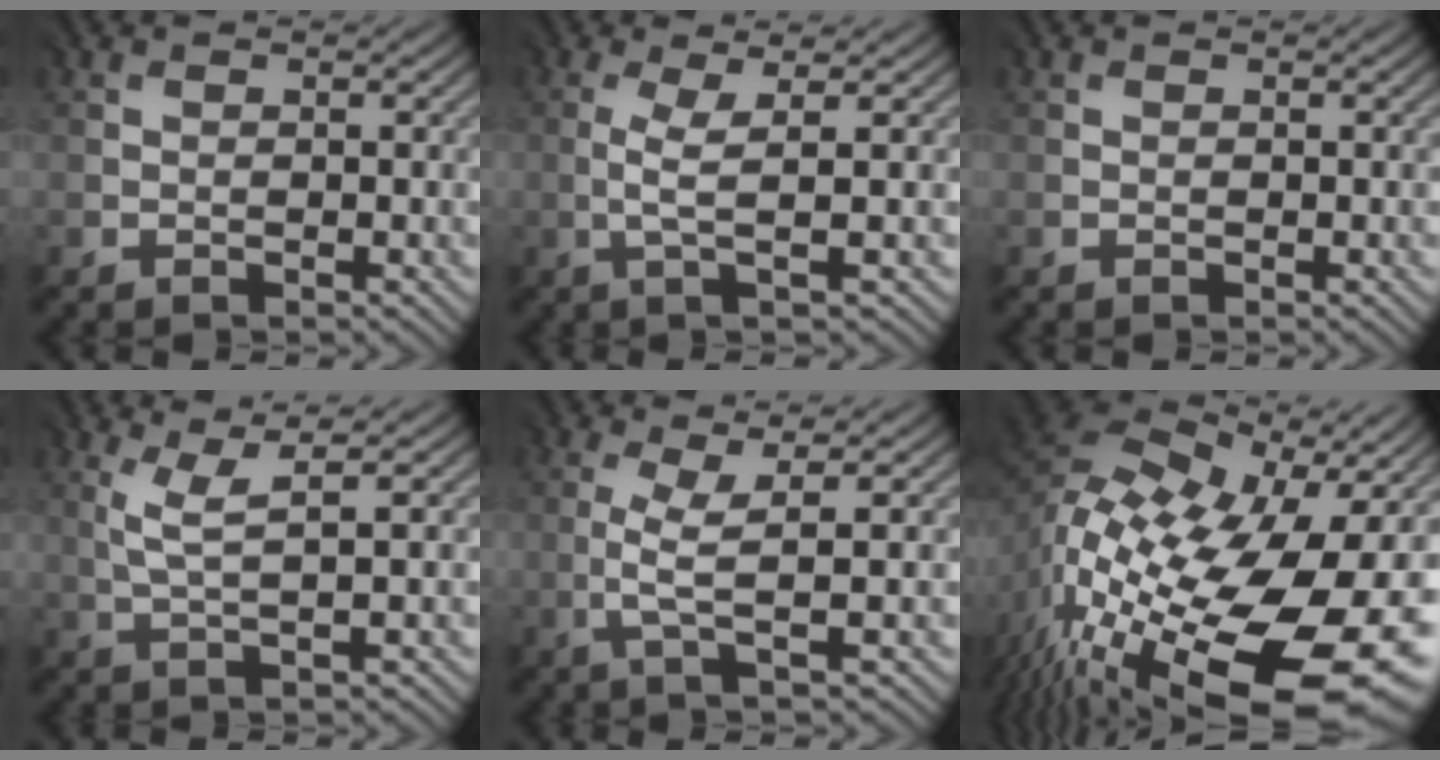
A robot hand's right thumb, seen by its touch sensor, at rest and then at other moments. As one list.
[{"total": 2.8, "force": [-0.3, -0.2, 2.7], "torque": [-0.057, 0.003, -0.006]}, {"total": 0.0}, {"total": 2.8, "force": [0.9, -0.1, 2.7], "torque": [-0.056, 0.004, 0.023]}, {"total": 2.9, "force": [-0.4, -0.2, 2.9], "torque": [-0.062, 0.004, -0.010]}, {"total": 18.9, "force": [-5.2, 12.1, 13.6], "torque": [-0.258, -0.029, -0.064]}]